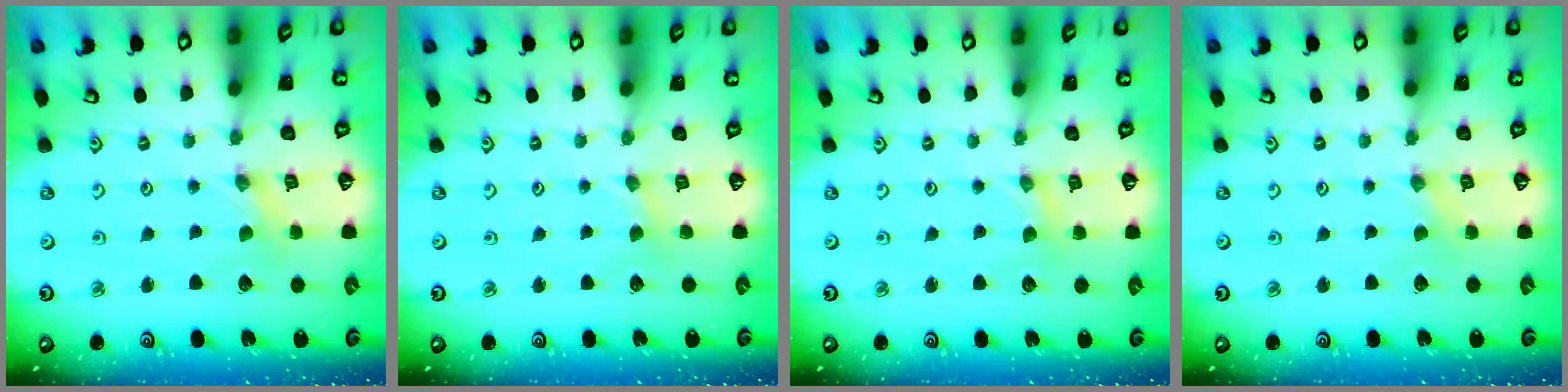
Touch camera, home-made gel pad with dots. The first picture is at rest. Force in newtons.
{"total": 1.2, "press": 1.1, "slide": 0.3}
{"total": 1.2, "press": 1.2, "slide": 0.1}
{"total": 0.0}